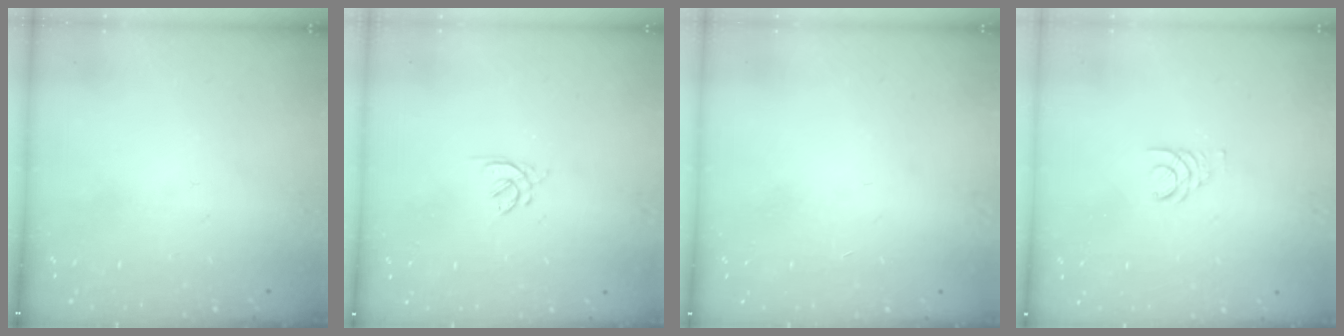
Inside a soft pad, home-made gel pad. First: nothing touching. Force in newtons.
{"total": 2.8, "press": 2.8, "slide": 0.7}
{"total": 0.9, "press": 0.8, "slide": 0.2}
{"total": 1.7, "press": 1.7, "slide": 0.2}